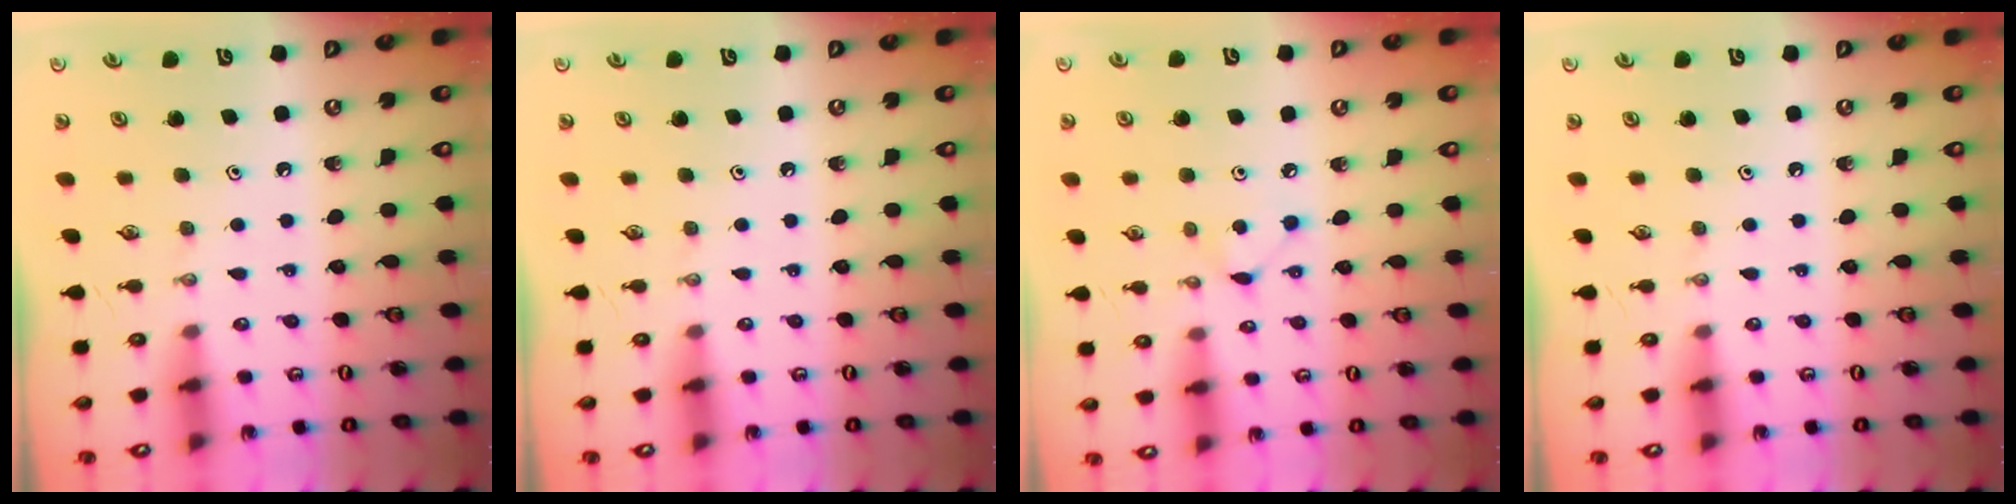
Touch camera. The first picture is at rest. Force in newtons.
{"total": 0.0}
{"total": 5.1, "press": 5.1, "slide": 0.4}
{"total": 0.0}